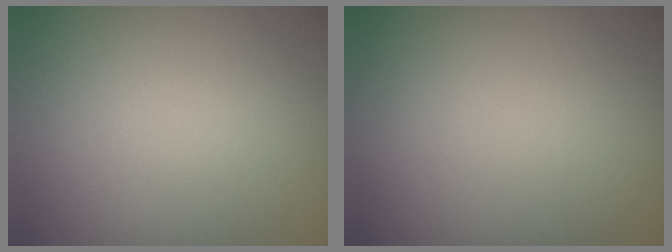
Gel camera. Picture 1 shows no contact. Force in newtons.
{"total": 0.0}